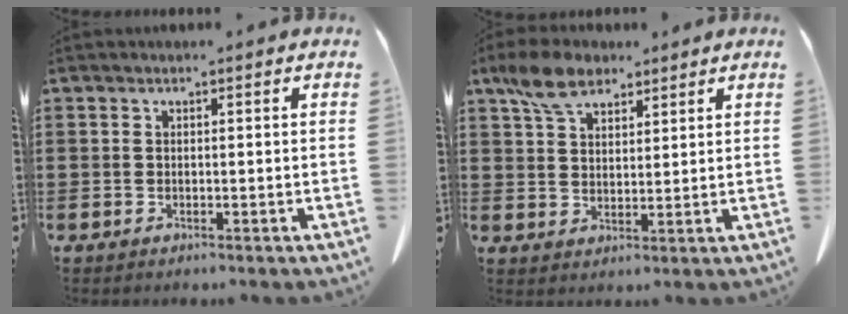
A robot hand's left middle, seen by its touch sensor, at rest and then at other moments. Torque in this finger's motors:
{"motor_torque": [1.08, 1.04, 0.32, 0.11]}